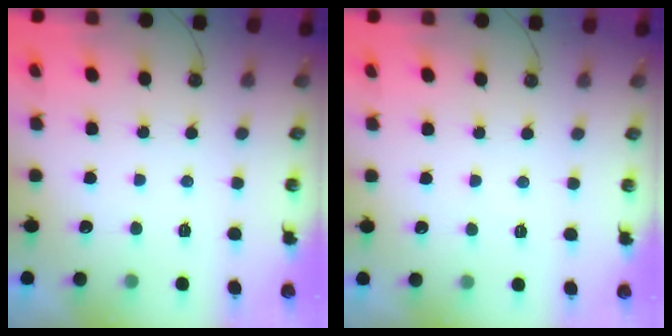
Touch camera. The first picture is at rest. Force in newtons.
{"total": 1.8, "press": 1.7, "slide": 0.3}